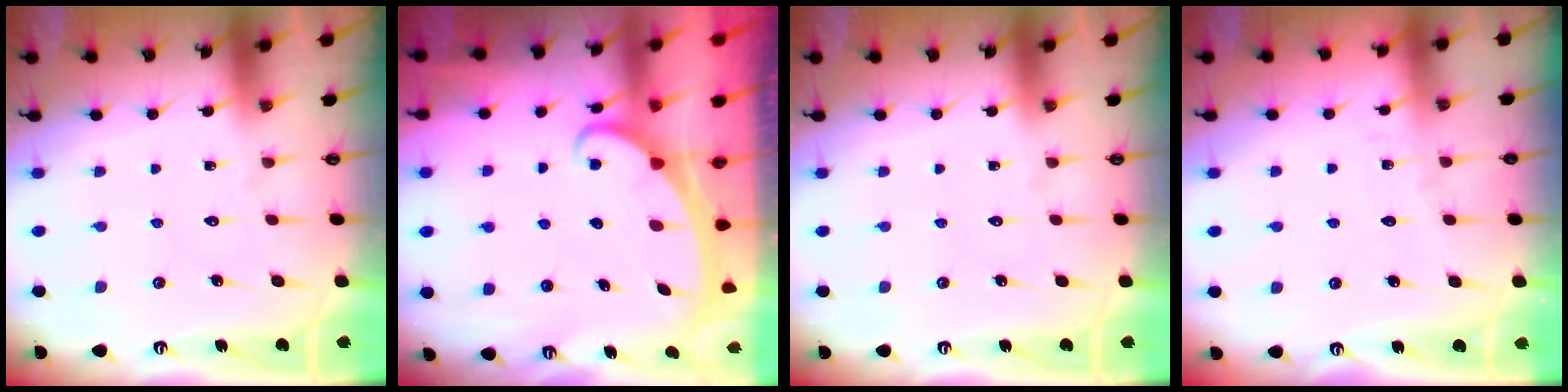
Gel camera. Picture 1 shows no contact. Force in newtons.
{"total": 2.3, "press": 2.3, "slide": 0.4}
{"total": 0.0}
{"total": 3.4, "press": 3.4, "slide": 0.4}